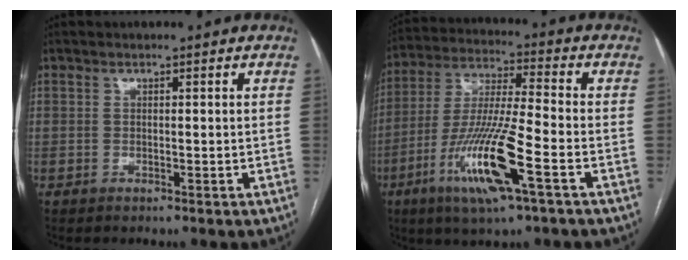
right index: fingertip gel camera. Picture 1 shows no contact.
{"total": 14.8, "force": [-6.2, 0.8, 13.4], "torque": [-0.274, -0.018, -0.112]}